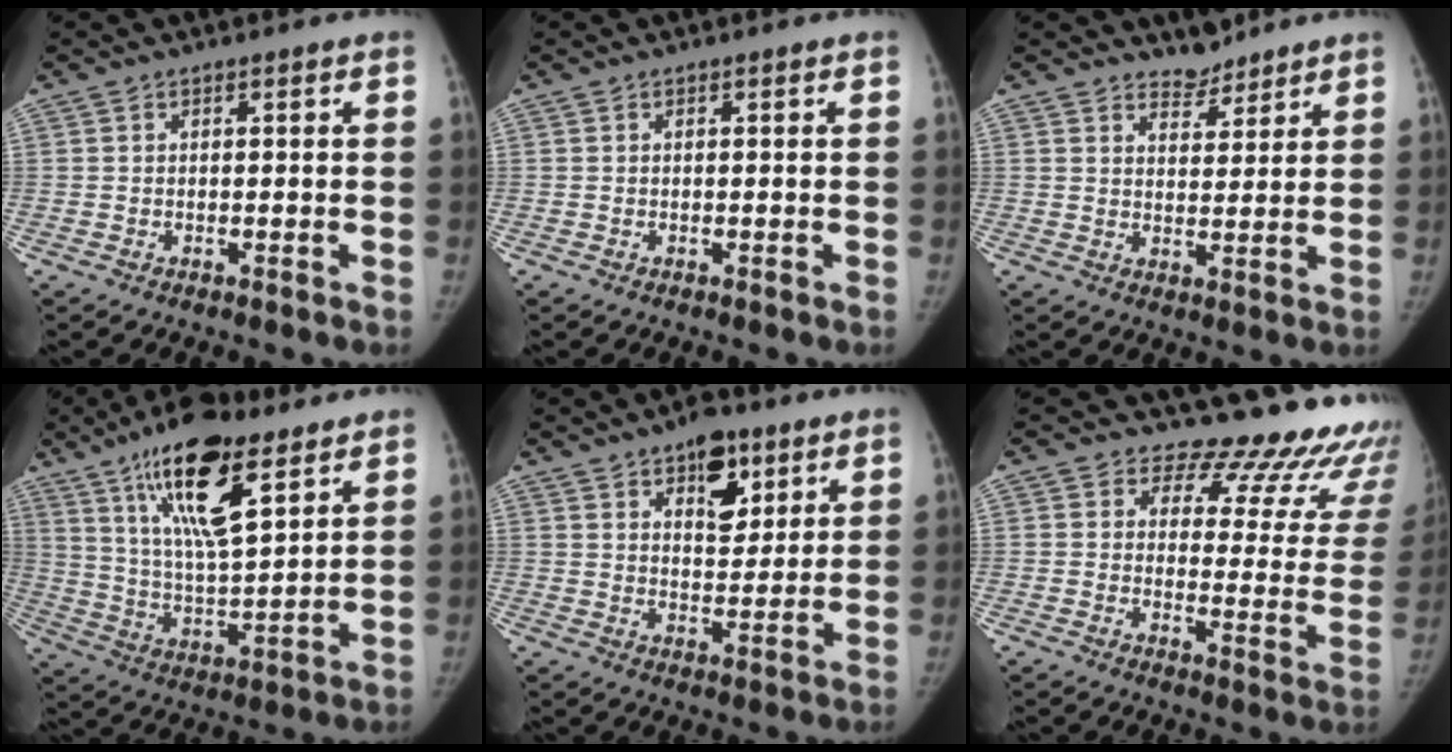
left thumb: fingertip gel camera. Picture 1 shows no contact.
{"total": 0.0}
{"total": 4.1, "force": [3.7, 1.6, 0.4], "torque": [0.014, -0.032, 0.062]}
{"total": 18.3, "force": [10.6, 6.0, 13.7], "torque": [-0.217, -0.046, 0.191]}
{"total": 9.5, "force": [5.3, 5.1, 6.0], "torque": [-0.056, -0.027, 0.080]}
{"total": 19.5, "force": [18.1, 6.2, 3.7], "torque": [0.013, -0.167, 0.196]}